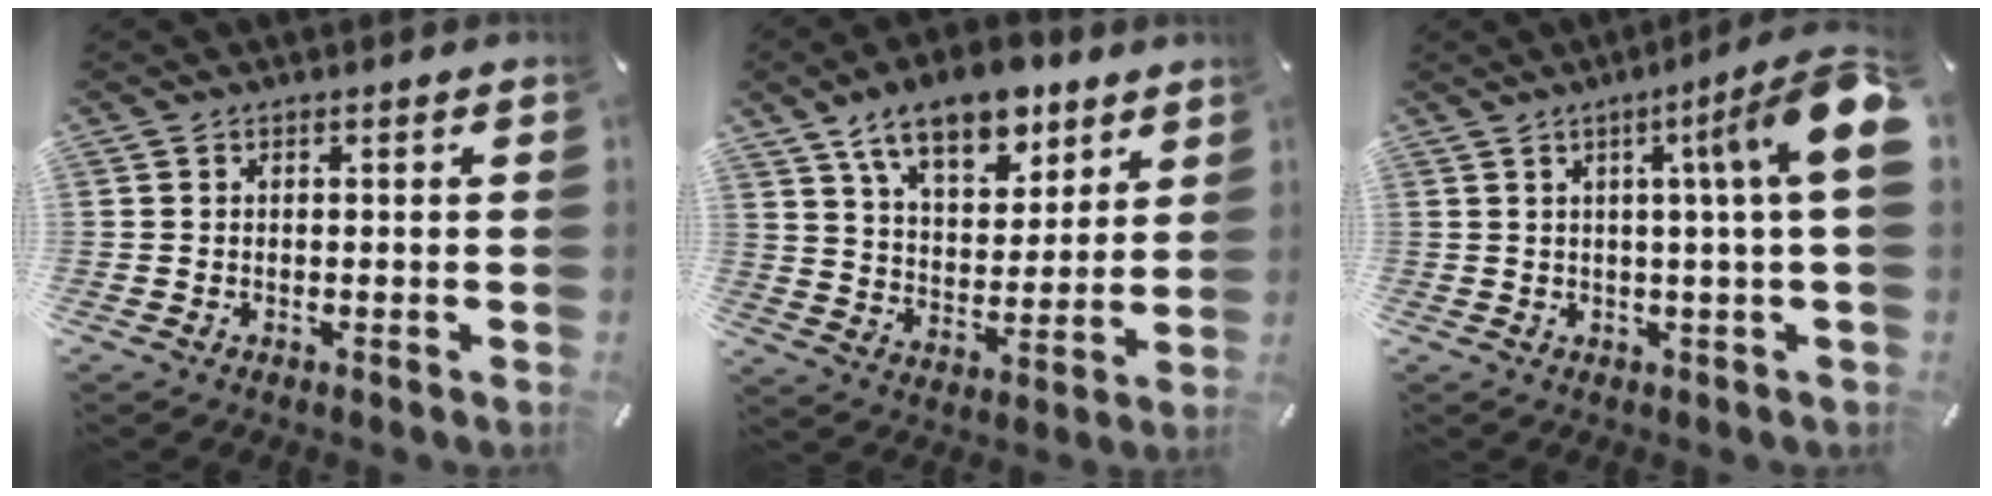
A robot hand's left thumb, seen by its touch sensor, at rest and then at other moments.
{"total": 14.5, "force": [10.0, 7.5, 7.4], "torque": [-0.128, -0.044, 0.179]}
{"total": 13.0, "force": [3.6, -0.2, 12.5], "torque": [-0.185, -0.025, 0.046]}